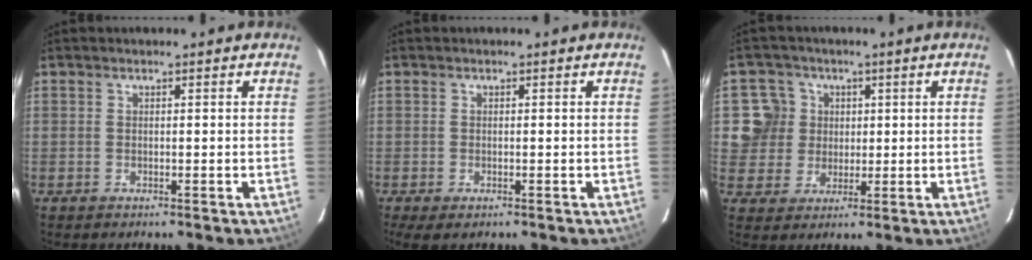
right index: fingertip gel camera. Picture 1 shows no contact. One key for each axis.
{"total": 2.5, "fx": -1.4, "fy": 1.0, "fz": 1.8, "tx": -0.040, "ty": -0.009, "tz": -0.021}
{"total": 7.2, "fx": 1.5, "fy": 7.1, "fz": 0.6, "tx": -0.017, "ty": 0.012, "tz": 0.025}